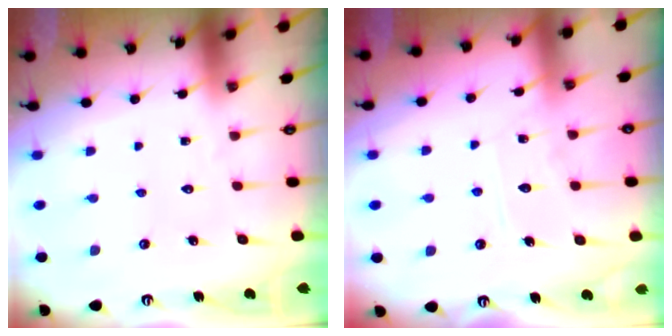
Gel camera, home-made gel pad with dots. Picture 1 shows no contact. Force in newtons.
{"total": 7.7, "press": 7.6, "slide": 0.8}